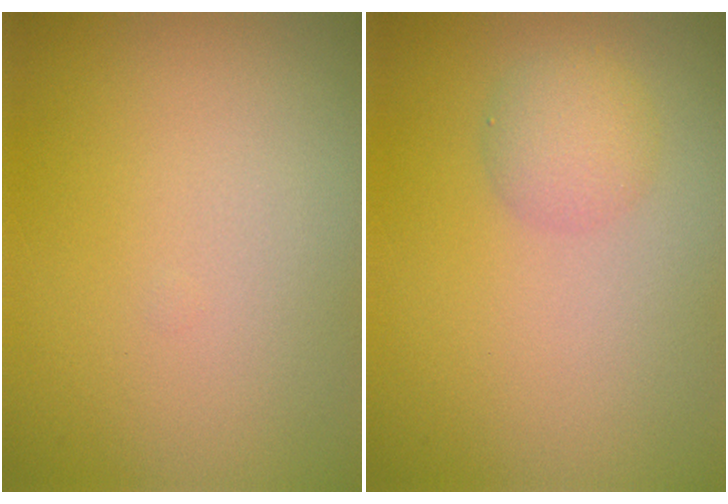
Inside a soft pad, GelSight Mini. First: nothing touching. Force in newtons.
{"total": 2.0, "press": 2.0, "slide": 0.1}